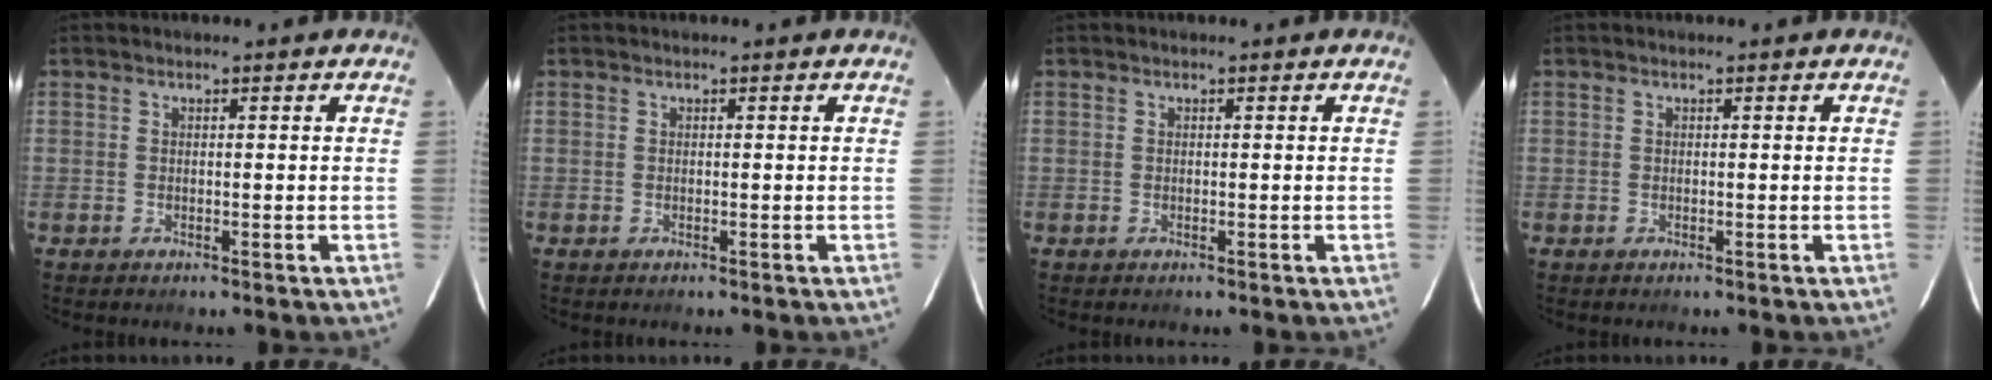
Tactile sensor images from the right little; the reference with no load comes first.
{"total": 0.0}
{"total": 0.0}
{"total": 0.0}